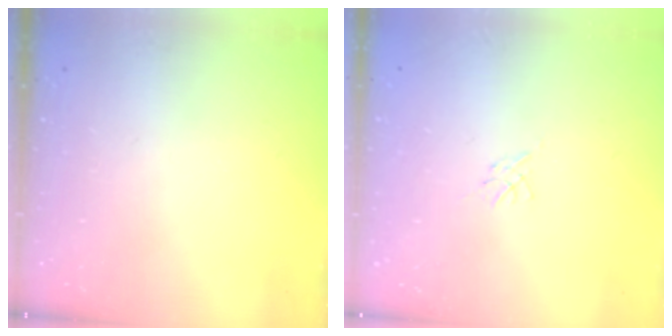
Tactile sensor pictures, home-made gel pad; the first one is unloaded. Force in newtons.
{"total": 0.0}